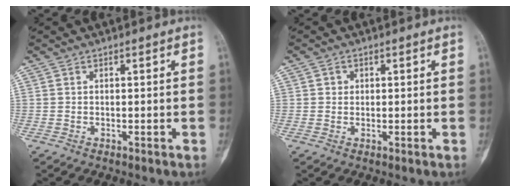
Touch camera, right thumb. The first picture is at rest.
{"total": 1.4, "force": [0.3, 1.3, 0.4], "torque": [0.002, 0.002, 0.002]}